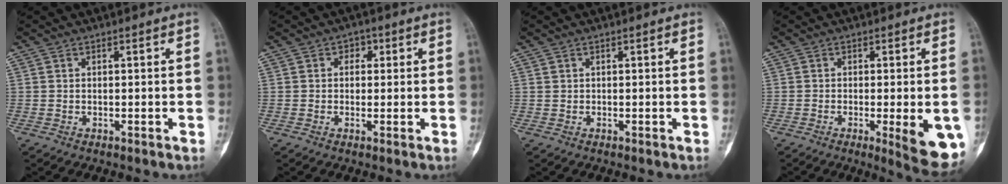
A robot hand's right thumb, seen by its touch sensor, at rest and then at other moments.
{"total": 2.4, "force": [0.6, 2.1, 1.1], "torque": [0.005, 0.003, 0.002]}
{"total": 0.5, "force": [0.3, 0.4, 0.2], "torque": [0.001, 0.000, 0.006]}
{"total": 9.6, "force": [-2.7, 2.3, 9.0], "torque": [-0.105, -0.017, -0.031]}